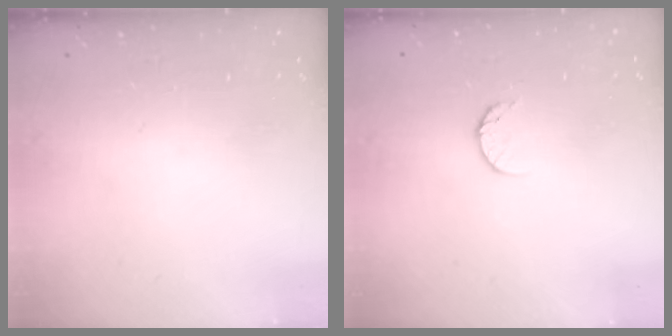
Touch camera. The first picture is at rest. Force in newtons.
{"total": 6.0, "press": 5.9, "slide": 0.6}